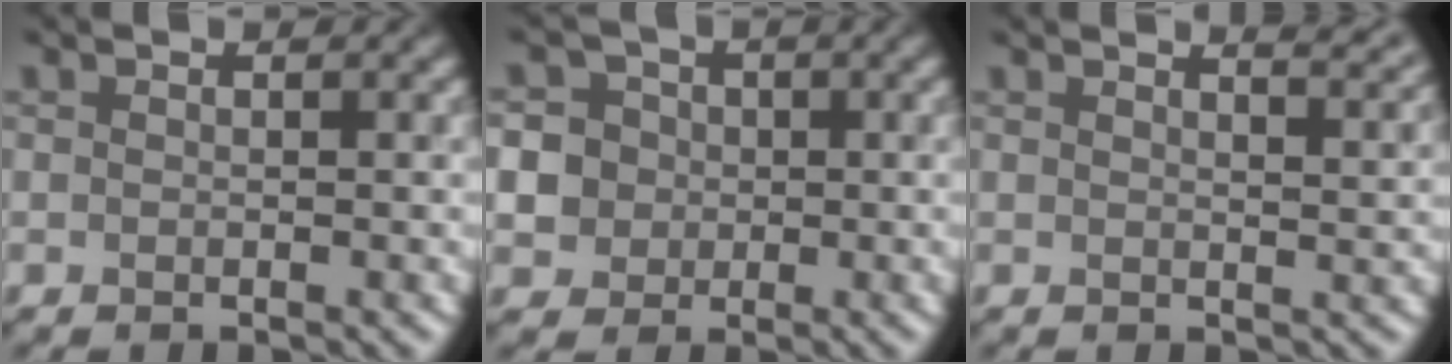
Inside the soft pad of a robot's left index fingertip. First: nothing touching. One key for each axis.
{"total": 7.5, "fx": -0.2, "fy": 7.1, "fz": 2.3, "tx": -0.051, "ty": 0.021, "tz": -0.020}
{"total": 5.8, "fx": 4.3, "fy": 2.2, "fz": 3.1, "tx": -0.012, "ty": 0.040, "tz": 0.021}